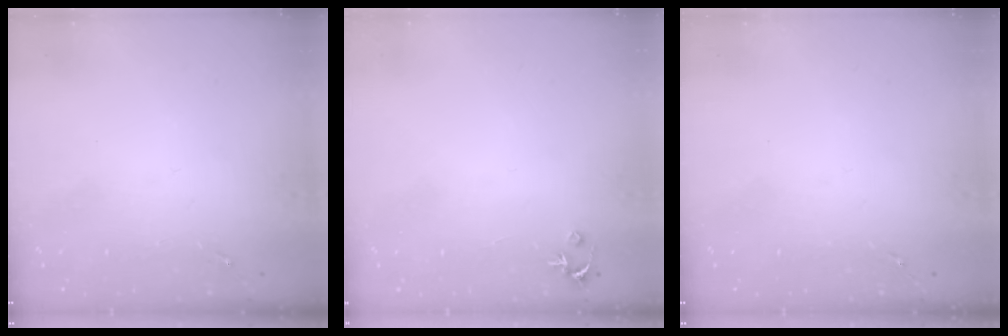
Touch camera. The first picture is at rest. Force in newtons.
{"total": 2.5, "press": 2.5, "slide": 0.2}
{"total": 0.0}